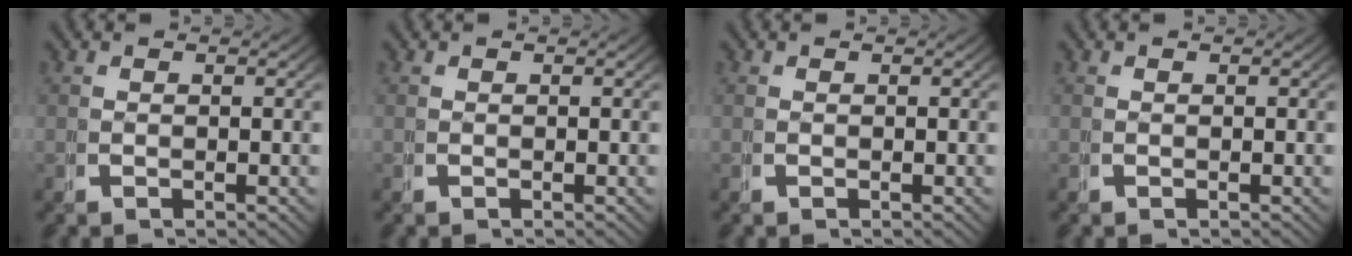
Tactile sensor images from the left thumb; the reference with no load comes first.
{"total": 0.0}
{"total": 0.0}
{"total": 0.0}